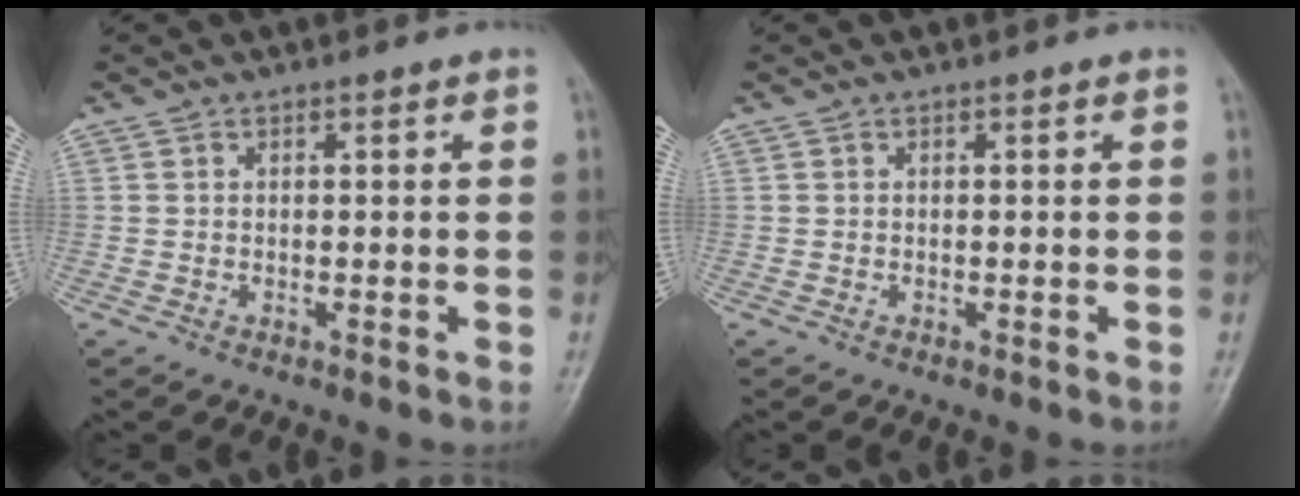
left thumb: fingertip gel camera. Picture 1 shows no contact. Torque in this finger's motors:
{"motor_torque": [-0.01, 0.01, 0.00, 0.00, 0.00]}